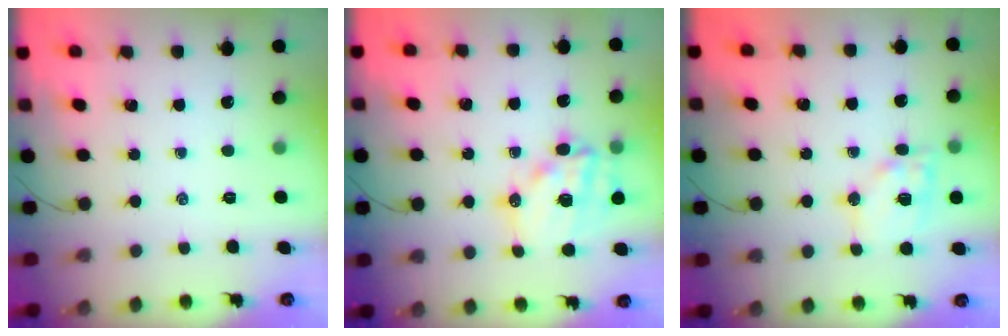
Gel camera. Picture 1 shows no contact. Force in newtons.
{"total": 14.9, "press": 14.6, "slide": 3.3}
{"total": 12.2, "press": 11.9, "slide": 2.2}